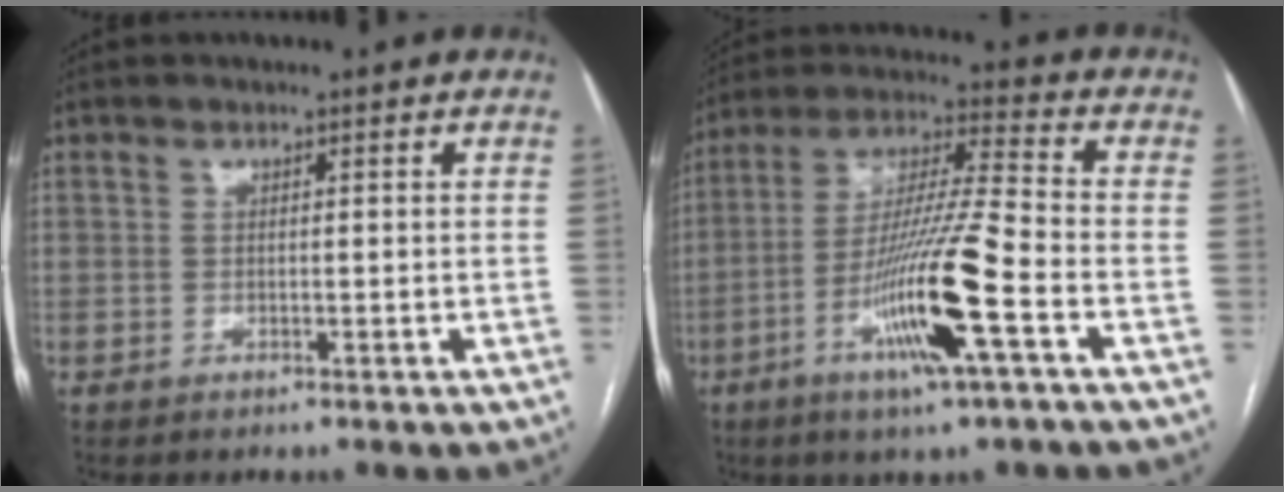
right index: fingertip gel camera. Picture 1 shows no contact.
{"total": 15.2, "force": [-5.9, -0.1, 14.0], "torque": [-0.273, -0.010, -0.111]}